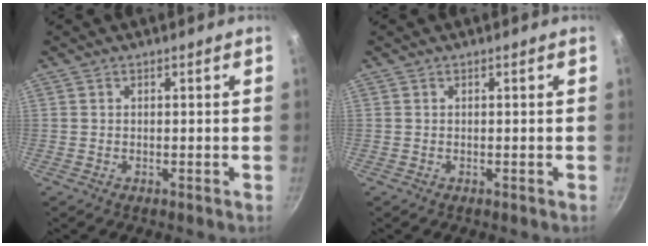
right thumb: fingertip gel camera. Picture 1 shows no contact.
{"total": 0.0}